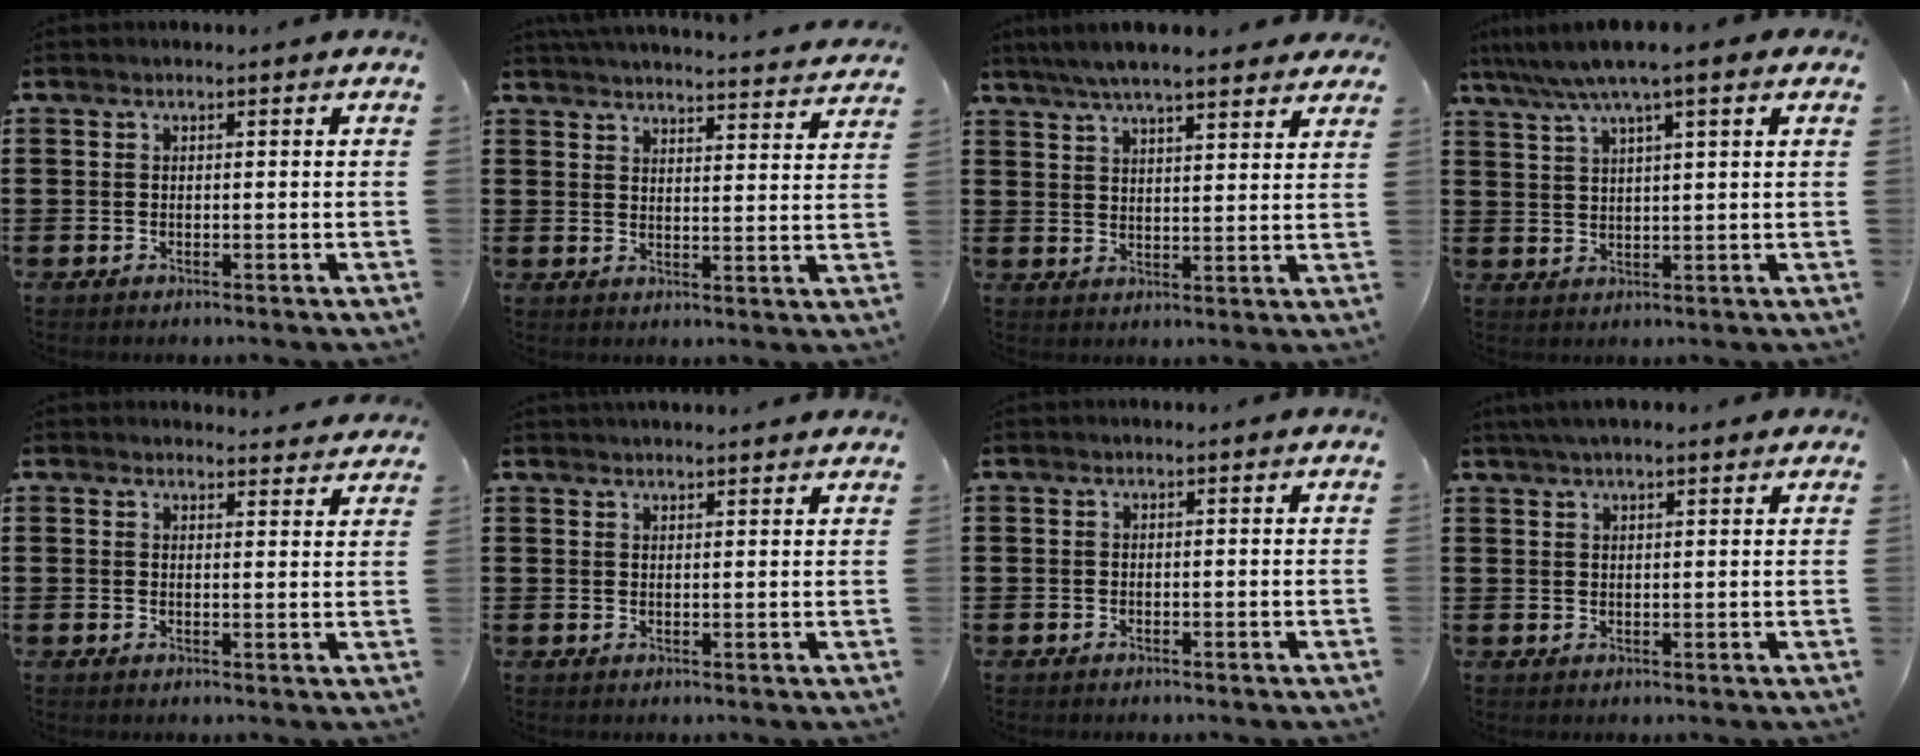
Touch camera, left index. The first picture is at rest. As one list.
[{"total": 4.0, "force": [4.0, -0.4, 0.3], "torque": [-0.014, -0.031, 0.066]}, {"total": 5.9, "force": [5.3, 0.7, 2.6], "torque": [-0.066, -0.013, 0.095]}, {"total": 6.3, "force": [4.3, 0.3, 4.6], "torque": [-0.099, -0.007, 0.074]}, {"total": 2.5, "force": [2.4, 0.3, 0.0], "torque": [-0.001, -0.011, 0.045]}, {"total": 1.8, "force": [1.8, 0.0, 0.0], "torque": [-0.006, 0.000, 0.035]}, {"total": 0.0}, {"total": 3.1, "force": [2.5, 0.6, 1.7], "torque": [-0.039, 0.006, 0.046]}]